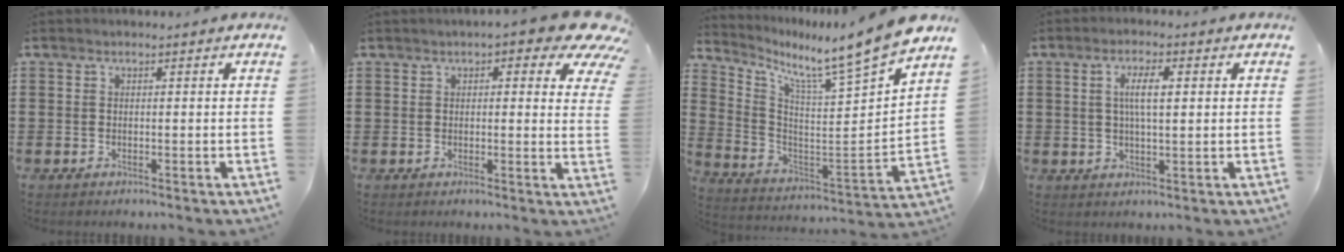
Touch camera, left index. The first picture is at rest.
{"total": 6.2, "force": [4.3, 1.6, 4.1], "torque": [-0.061, -0.016, 0.070]}
{"total": 9.0, "force": [8.5, -1.5, 2.9], "torque": [-0.081, -0.088, 0.125]}
{"total": 5.0, "force": [0.9, 1.4, 4.7], "torque": [-0.092, 0.007, 0.012]}